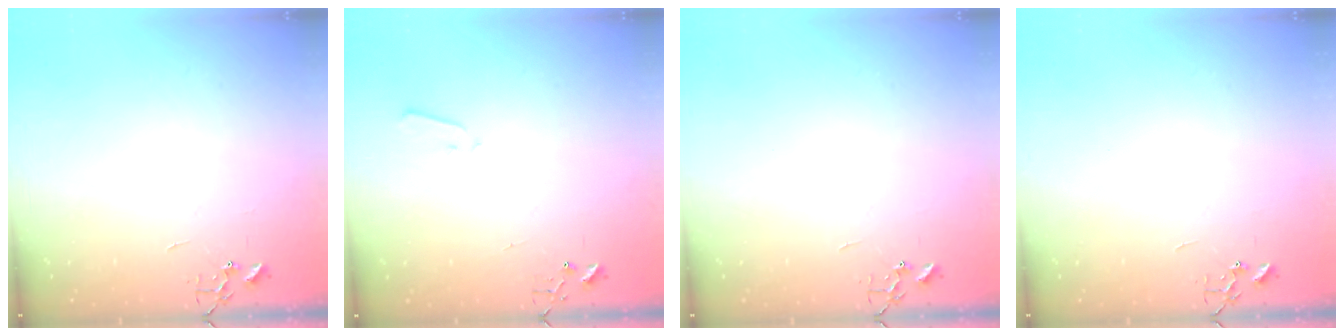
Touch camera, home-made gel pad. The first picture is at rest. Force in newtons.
{"total": 3.3, "press": 3.2, "slide": 0.5}
{"total": 0.0}
{"total": 0.0}